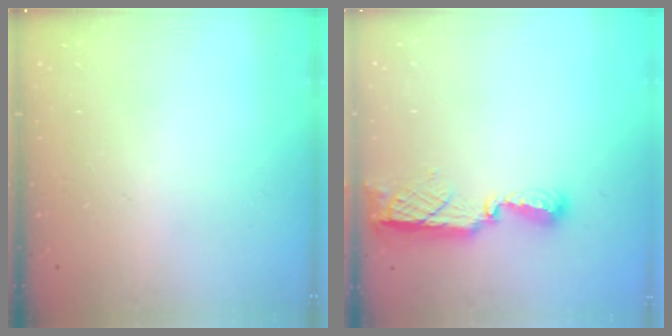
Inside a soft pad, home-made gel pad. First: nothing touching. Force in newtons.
{"total": 7.6, "press": 7.6, "slide": 0.2}